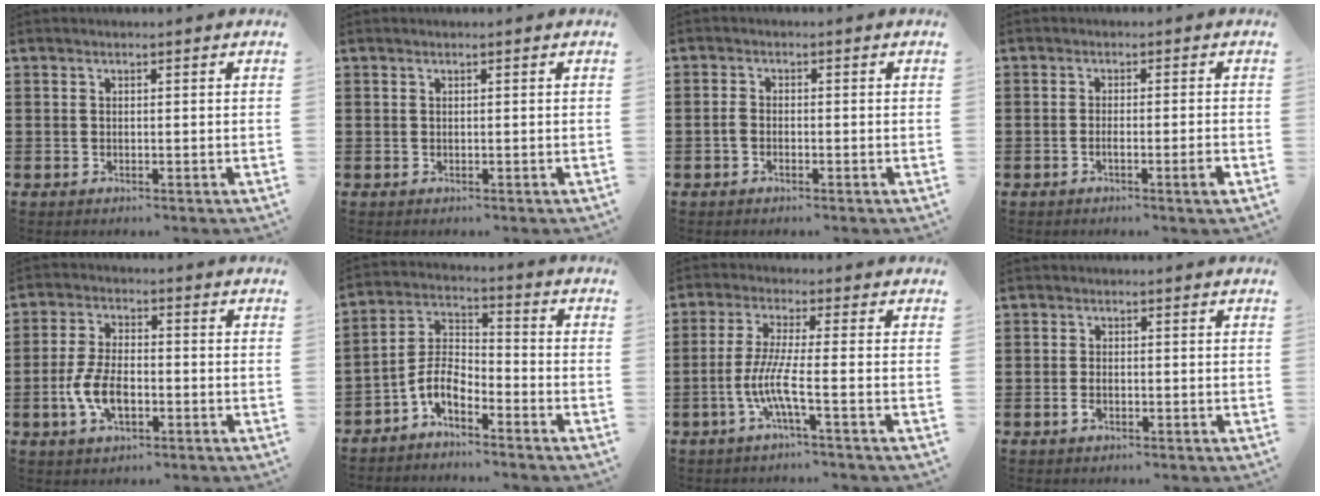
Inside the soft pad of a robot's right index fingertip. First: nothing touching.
{"total": 0.0}
{"total": 1.4, "force": [-0.6, 0.7, 1.0], "torque": [-0.027, -0.002, -0.015]}
{"total": 2.5, "force": [-1.0, 0.0, 2.3], "torque": [-0.037, -0.003, -0.019]}
{"total": 6.8, "force": [-2.1, 3.3, 5.6], "torque": [-0.130, -0.002, -0.044]}
{"total": 5.5, "force": [-3.8, 2.4, 3.1], "torque": [-0.090, -0.005, -0.085]}
{"total": 6.5, "force": [-2.2, 0.3, 6.1], "torque": [-0.142, -0.015, -0.053]}
{"total": 1.5, "force": [-0.6, 0.8, 1.2], "torque": [-0.030, -0.005, -0.012]}